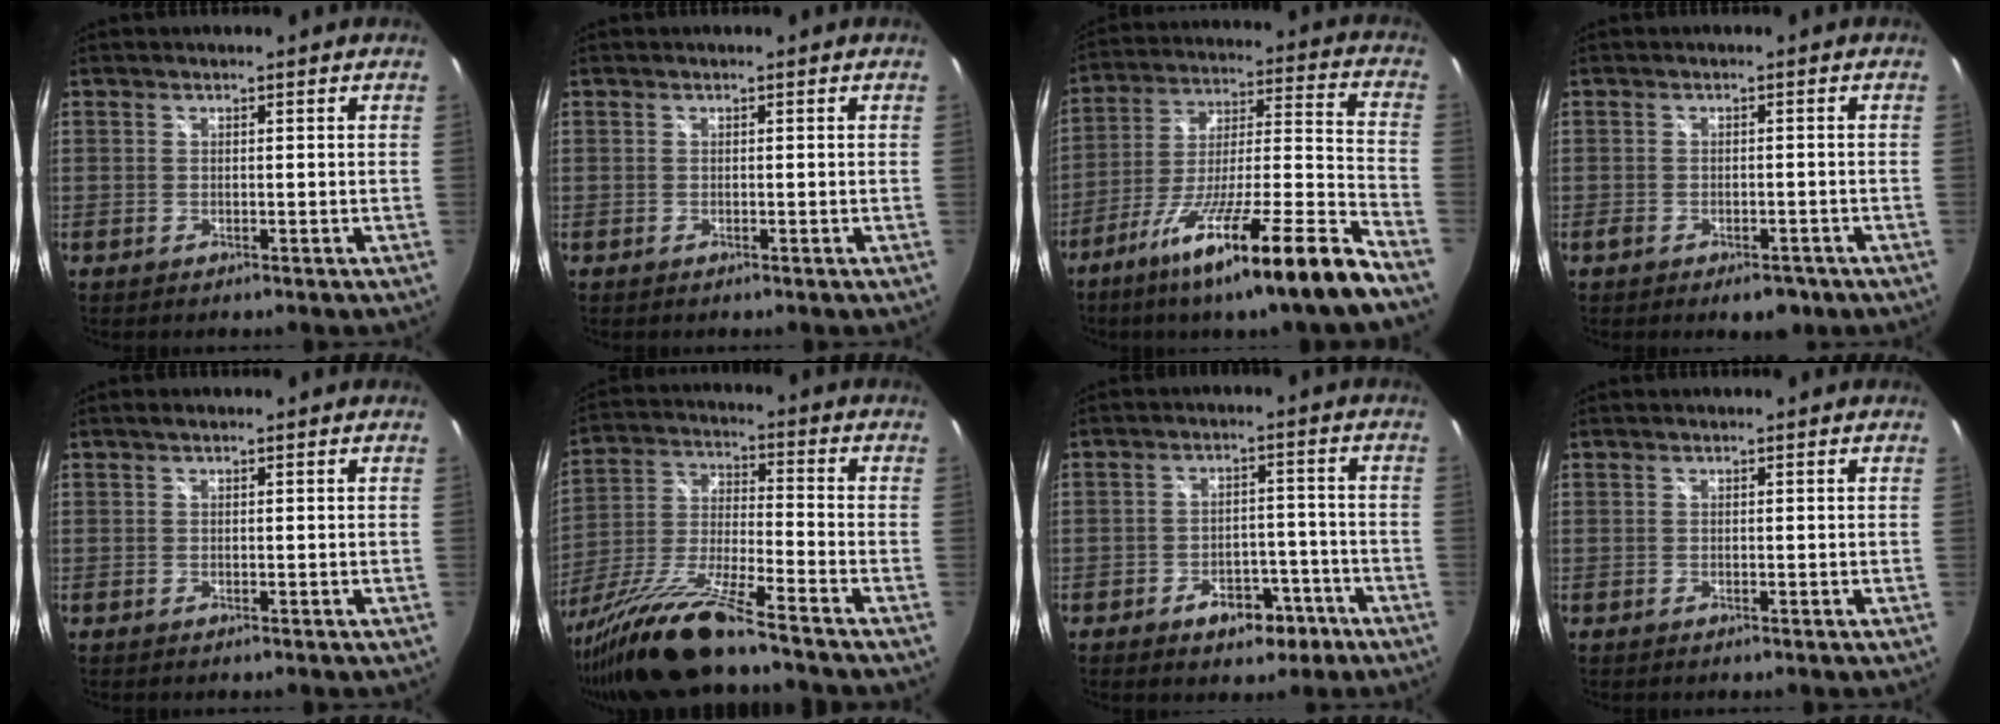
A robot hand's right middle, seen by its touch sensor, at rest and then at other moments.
{"total": 0.0}
{"total": 21.9, "force": [-15.6, -1.3, 15.3], "torque": [-0.240, -0.041, -0.253]}
{"total": 5.2, "force": [-3.5, 2.6, 2.9], "torque": [-0.050, -0.004, -0.046]}
{"total": 0.5, "force": [0.2, 0.2, 0.4], "torque": [-0.009, 0.002, 0.001]}
{"total": 16.8, "force": [-13.9, -0.7, 9.3], "torque": [-0.193, -0.036, -0.260]}
{"total": 7.6, "force": [-4.8, 4.4, 4.0], "torque": [-0.071, 0.014, -0.053]}
{"total": 0.0}